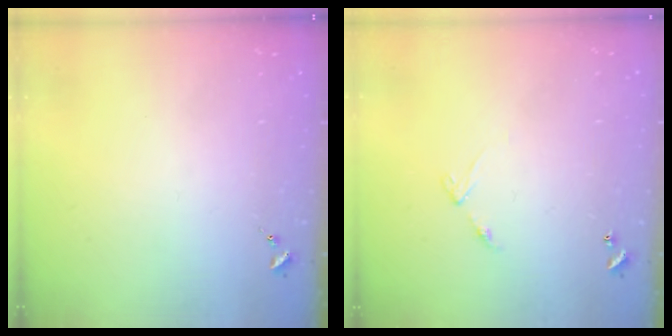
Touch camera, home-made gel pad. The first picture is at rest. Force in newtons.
{"total": 6.3, "press": 6.2, "slide": 0.7}